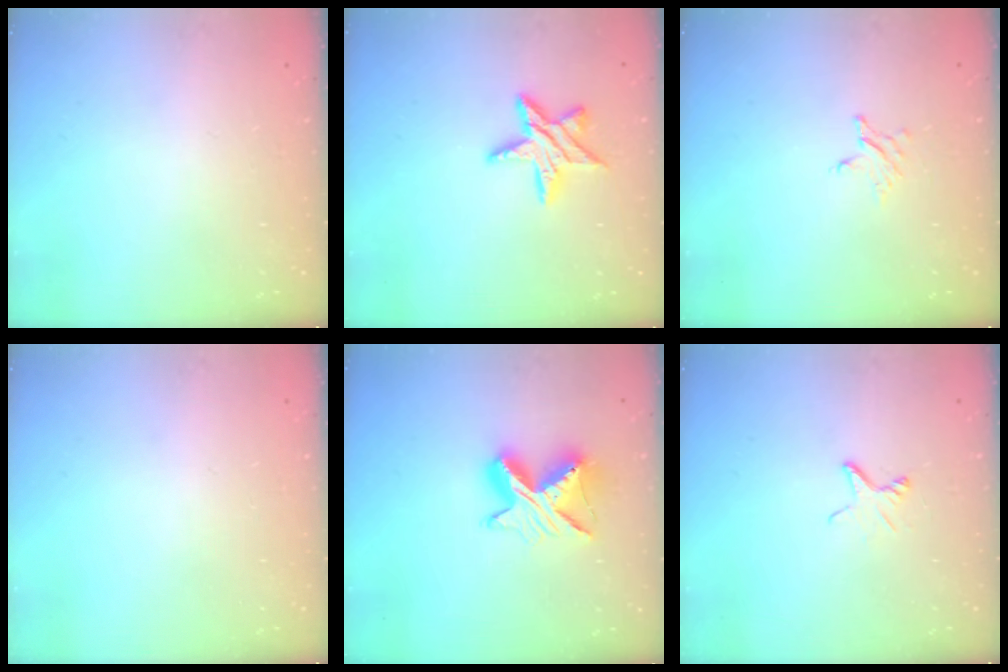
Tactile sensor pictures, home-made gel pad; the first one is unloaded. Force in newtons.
{"total": 11.5, "press": 11.4, "slide": 0.7}
{"total": 2.7, "press": 2.7, "slide": 0.3}
{"total": 0.0}
{"total": 9.8, "press": 9.8, "slide": 0.6}
{"total": 3.8, "press": 3.7, "slide": 0.3}